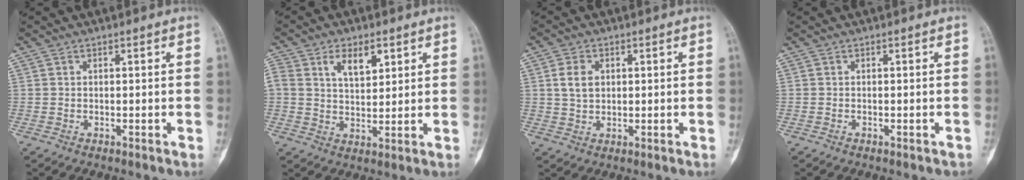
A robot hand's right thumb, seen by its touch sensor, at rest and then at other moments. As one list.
[{"total": 7.9, "force": [3.4, 4.7, 5.4], "torque": [-0.080, -0.008, 0.063]}, {"total": 4.6, "force": [1.0, 3.3, 3.0], "torque": [-0.043, -0.002, 0.018]}, {"total": 1.0, "force": [-0.9, 0.4, 0.5], "torque": [-0.014, 0.005, -0.008]}]